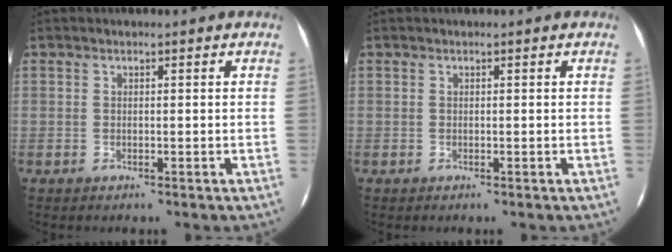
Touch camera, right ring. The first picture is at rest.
{"total": 0.0}